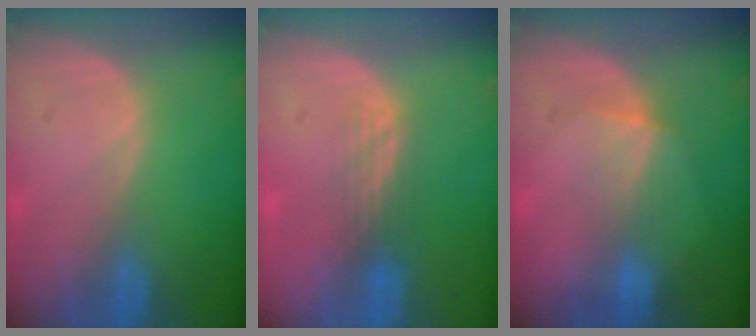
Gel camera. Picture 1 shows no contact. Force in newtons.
{"total": 3.0, "press": 2.6, "slide": 1.4}
{"total": 3.4, "press": 3.2, "slide": 1.1}